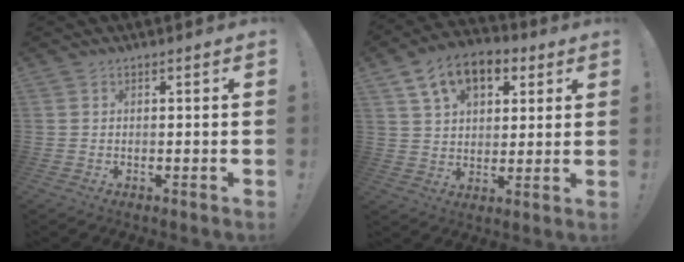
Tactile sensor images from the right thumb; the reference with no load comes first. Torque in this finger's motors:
{"motor_torque": [0.47, 0.48, 0.13, 0.14, 0.34]}